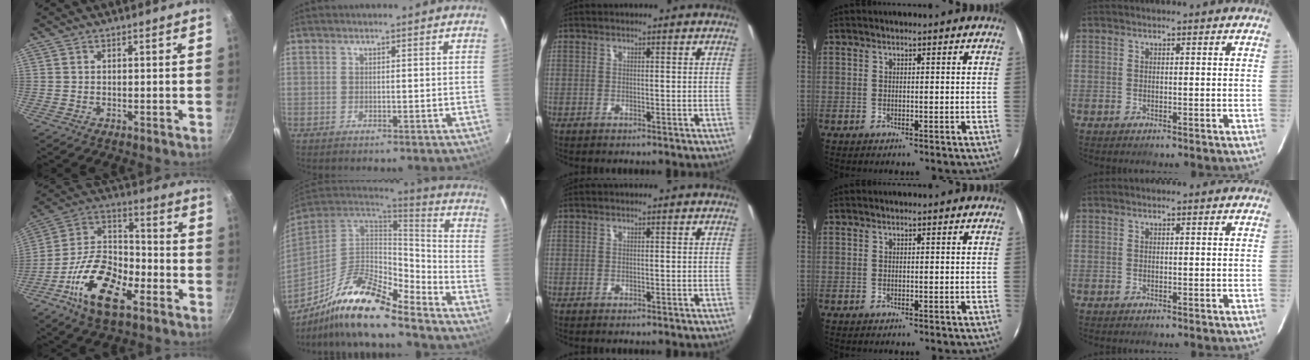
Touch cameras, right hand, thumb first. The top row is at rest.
{"thumb": {"total": 19.1, "force": [-8.7, 9.6, 14.1], "torque": [-0.245, 0.051, -0.178]}, "index": {"total": 18.5, "force": [-13.6, 4.3, 11.8], "torque": [-0.227, -0.012, -0.259]}}